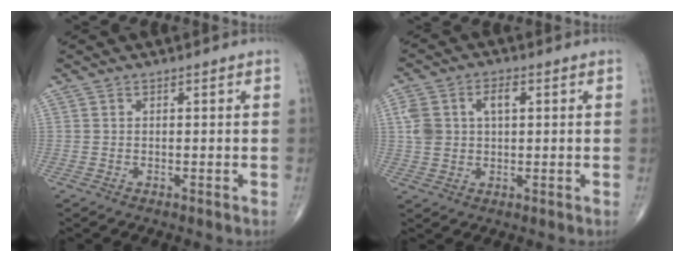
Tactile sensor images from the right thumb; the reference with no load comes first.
{"total": 7.8, "force": [1.9, 4.9, 5.8], "torque": [-0.109, 0.013, 0.038]}